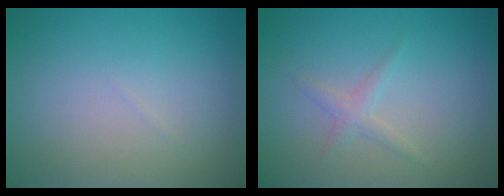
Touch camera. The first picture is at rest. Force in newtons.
{"total": 1.3, "press": 1.3, "slide": 0.0}